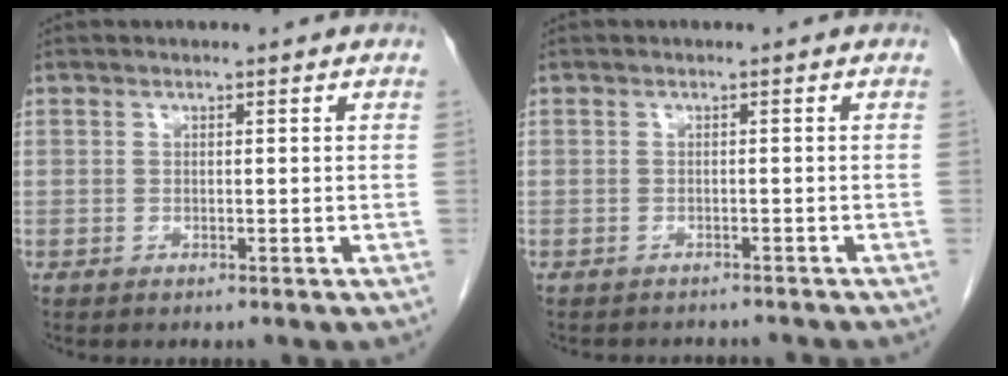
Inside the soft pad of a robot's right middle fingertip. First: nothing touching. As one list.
[{"total": 5.4, "force": [-5.0, 1.5, 1.4], "torque": [-0.017, -0.004, -0.058]}]